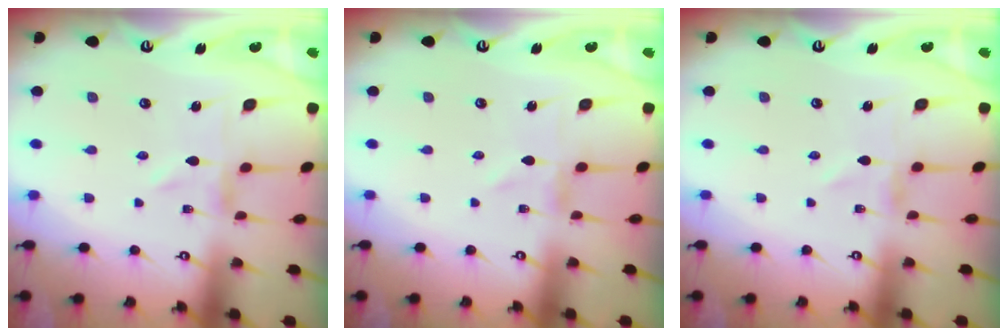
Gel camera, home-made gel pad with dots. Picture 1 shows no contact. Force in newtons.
{"total": 0.0}
{"total": 0.0}